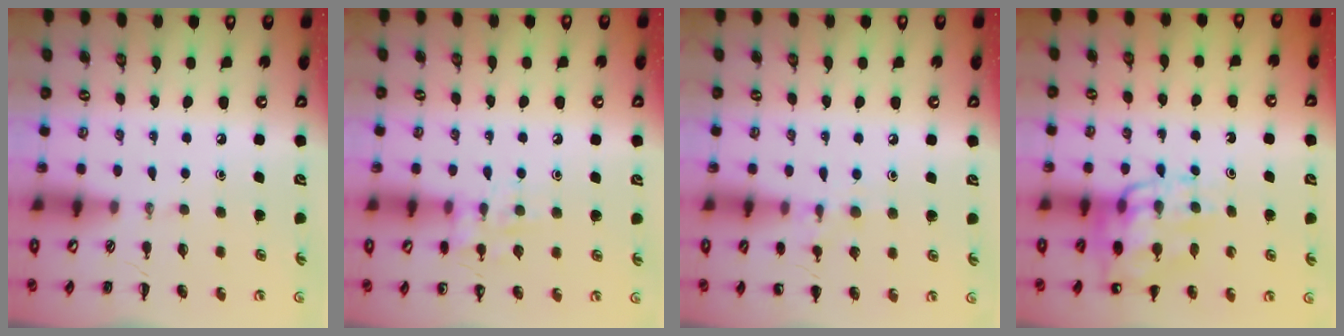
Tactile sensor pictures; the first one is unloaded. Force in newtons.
{"total": 8.8, "press": 8.8, "slide": 1.0}
{"total": 7.8, "press": 7.6, "slide": 2.0}
{"total": 15.8, "press": 15.3, "slide": 3.9}